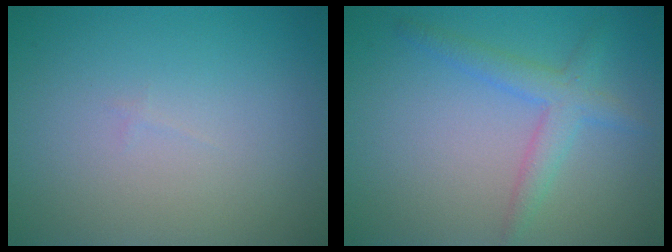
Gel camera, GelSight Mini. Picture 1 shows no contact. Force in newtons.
{"total": 2.8, "press": 2.8, "slide": 0.1}